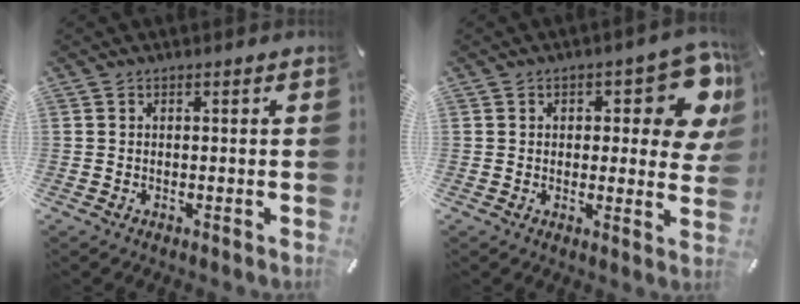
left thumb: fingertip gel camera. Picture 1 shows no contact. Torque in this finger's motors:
{"motor_torque": [0.40, -0.04, 0.40, 0.30, 0.05]}